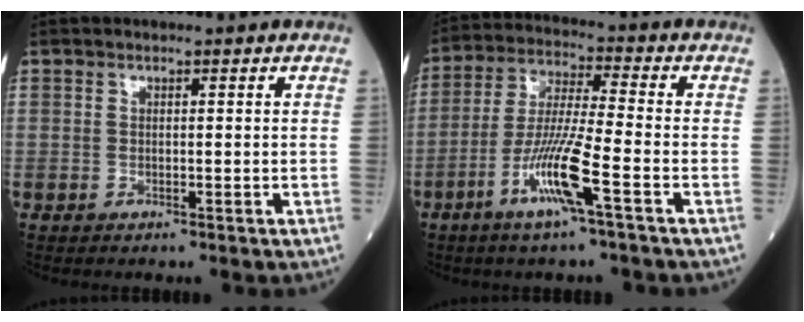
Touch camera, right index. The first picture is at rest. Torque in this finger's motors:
{"motor_torque": [0.27, -0.10, 0.13, 0.15]}